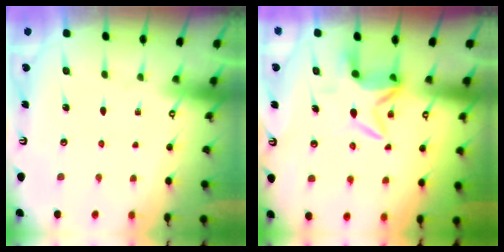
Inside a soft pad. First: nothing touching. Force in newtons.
{"total": 6.8, "press": 6.7, "slide": 1.0}